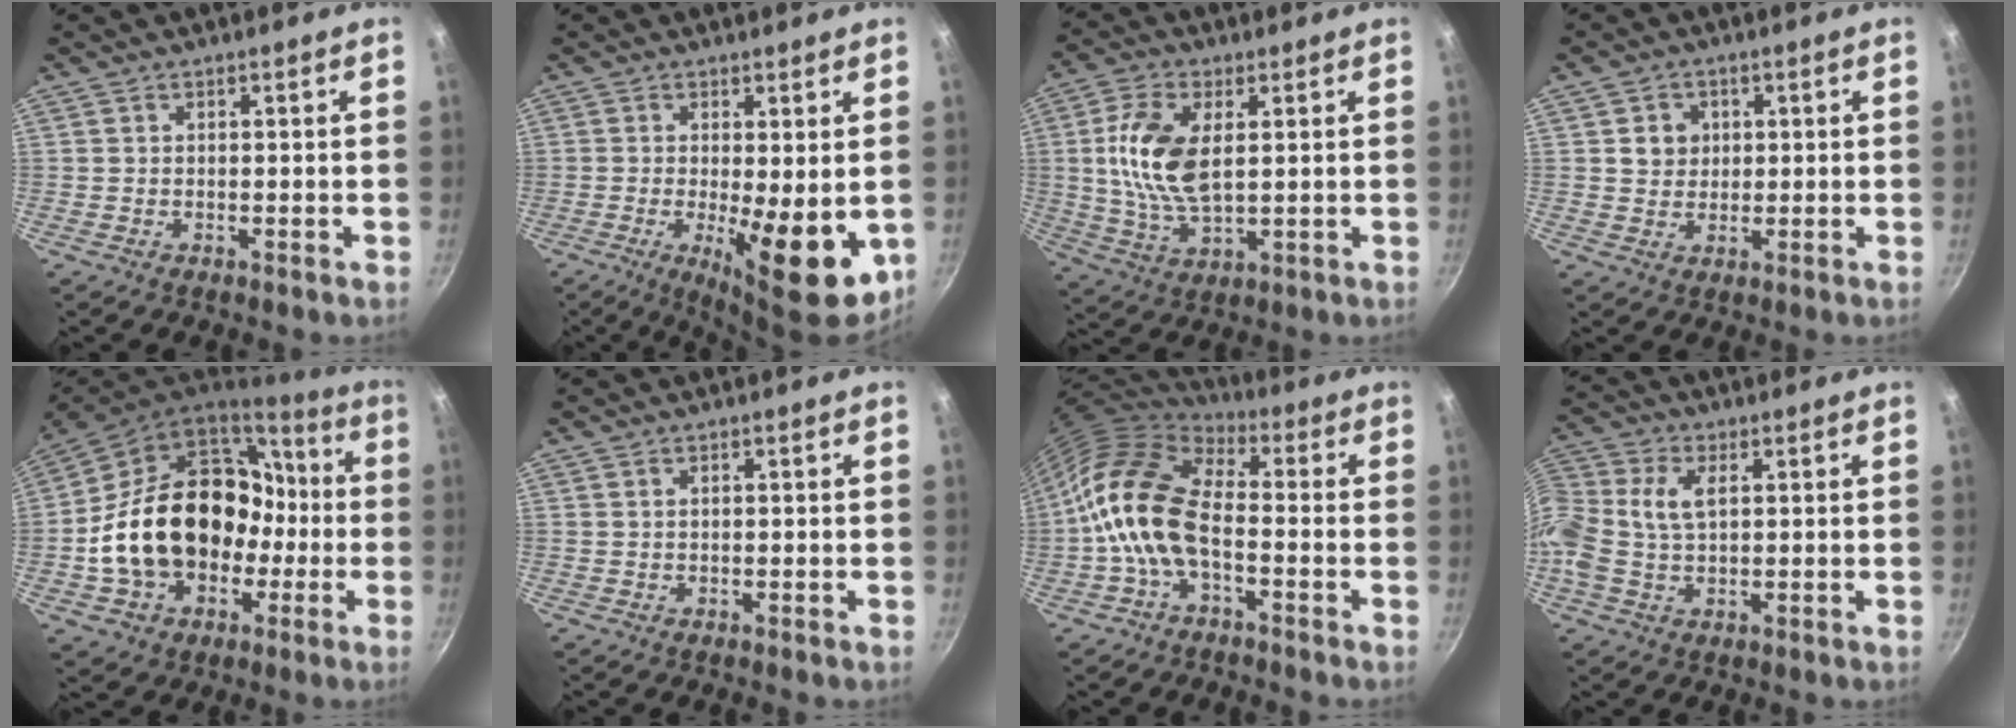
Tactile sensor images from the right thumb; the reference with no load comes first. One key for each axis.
{"total": 12.4, "fx": -2.2, "fy": 4.2, "fz": 11.5, "tx": -0.143, "ty": -0.008, "tz": -0.017}
{"total": 12.7, "fx": 2.2, "fy": 6.6, "fz": 10.6, "tx": -0.207, "ty": -0.002, "tz": 0.047}
{"total": 4.2, "fx": 1.0, "fy": 3.8, "fz": 1.4, "tx": 0.001, "ty": 0.002, "tz": 0.015}
{"total": 26.7, "fx": -2.6, "fy": 20.0, "fz": 17.5, "tx": -0.281, "ty": 0.067, "tz": -0.020}
{"total": 0.0}
{"total": 13.5, "fx": -2.9, "fy": 7.4, "fz": 10.9, "tx": -0.186, "ty": 0.035, "tz": -0.069}
{"total": 11.5, "fx": 1.6, "fy": 7.4, "fz": 8.6, "tx": -0.192, "ty": 0.021, "tz": 0.020}